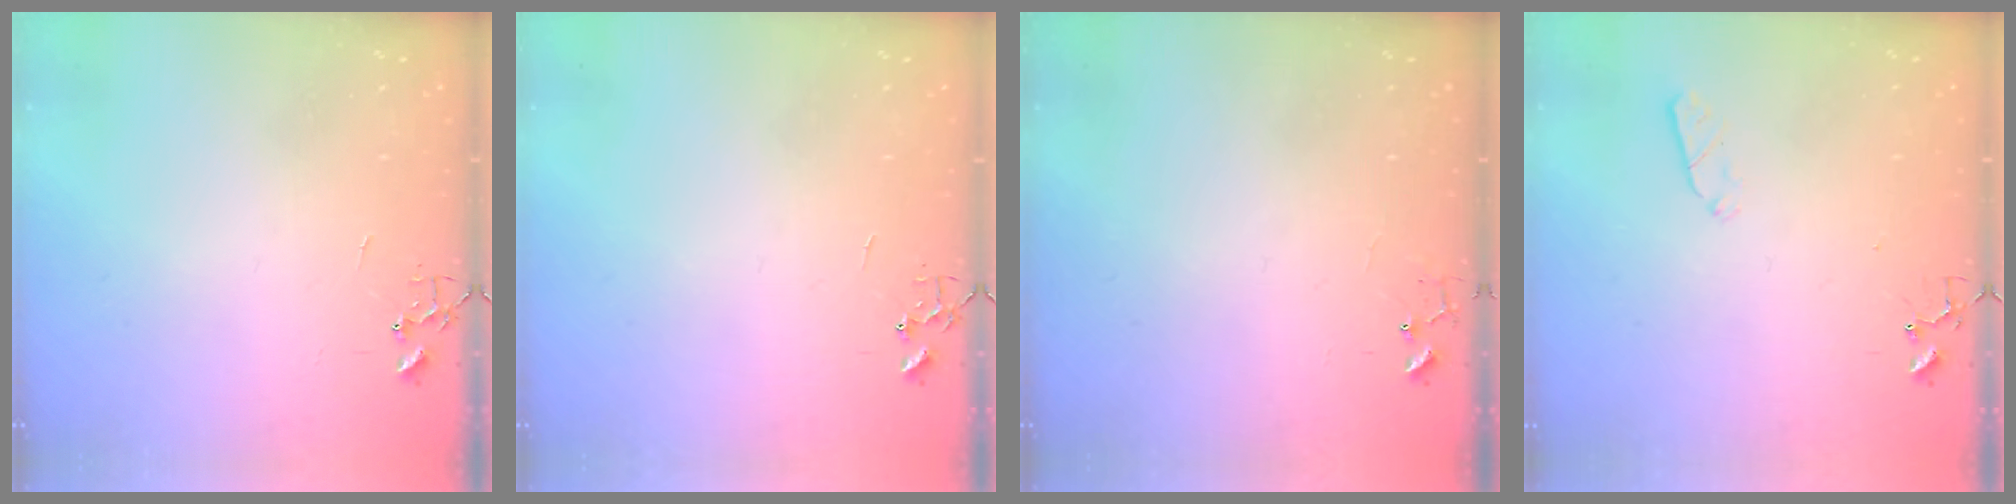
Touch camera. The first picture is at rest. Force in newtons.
{"total": 0.0}
{"total": 6.1, "press": 6.0, "slide": 0.4}
{"total": 3.6, "press": 3.6, "slide": 0.5}